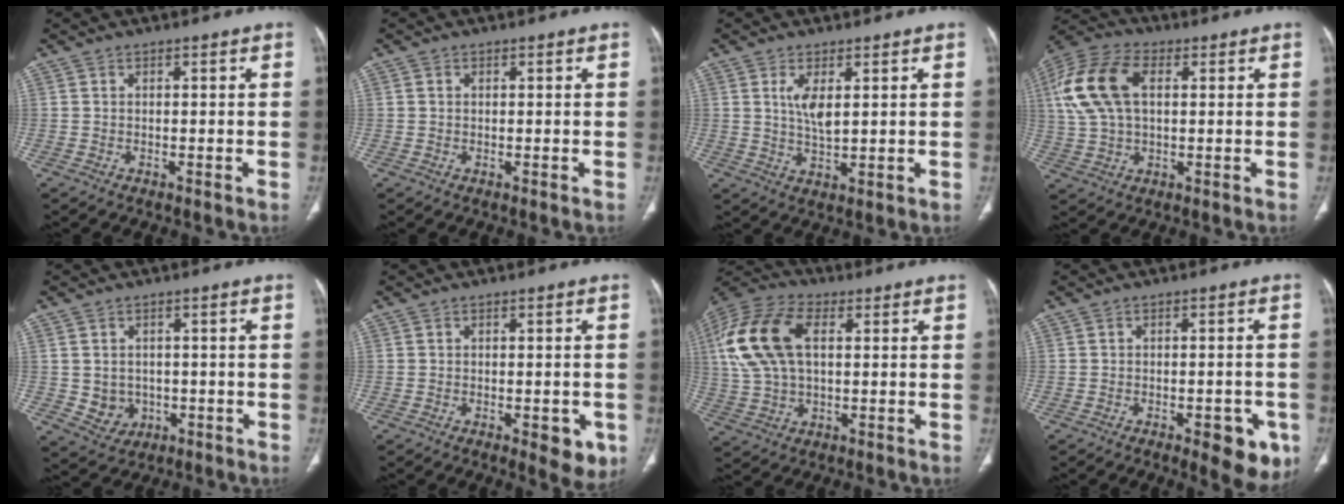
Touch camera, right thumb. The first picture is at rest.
{"total": 0.6, "force": [0.2, 0.6, 0.2], "torque": [-0.002, 0.001, 0.003]}
{"total": 5.0, "force": [1.7, 1.8, 4.4], "torque": [-0.084, -0.019, 0.038]}
{"total": 15.0, "force": [3.5, 8.9, 11.6], "torque": [-0.251, 0.023, 0.066]}
{"total": 5.1, "force": [-0.5, 4.5, 2.2], "torque": [-0.017, 0.002, 0.007]}
{"total": 5.5, "force": [-2.0, 2.5, 4.5], "torque": [-0.036, -0.004, -0.020]}
{"total": 17.5, "force": [3.9, 10.1, 13.7], "torque": [-0.295, 0.019, 0.070]}
{"total": 8.3, "force": [-3.7, 3.6, 6.5], "torque": [-0.055, 0.005, -0.040]}